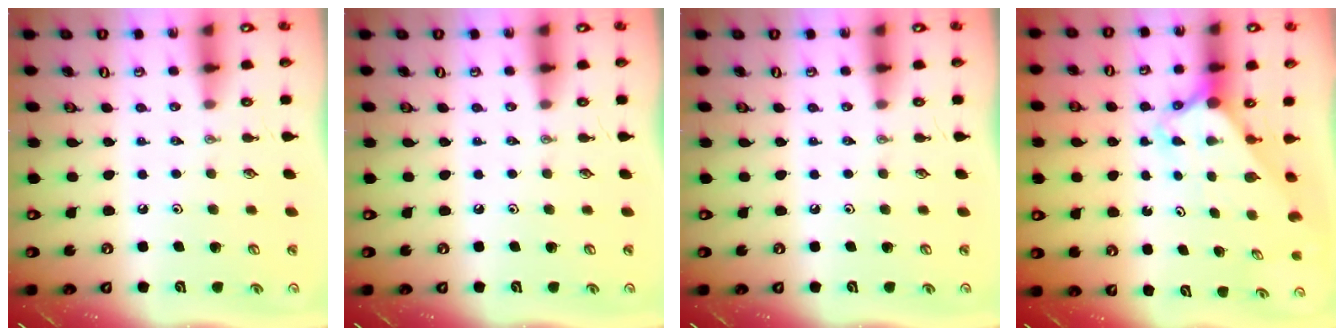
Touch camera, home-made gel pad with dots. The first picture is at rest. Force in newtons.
{"total": 0.0}
{"total": 0.0}
{"total": 2.6, "press": 2.6, "slide": 0.2}